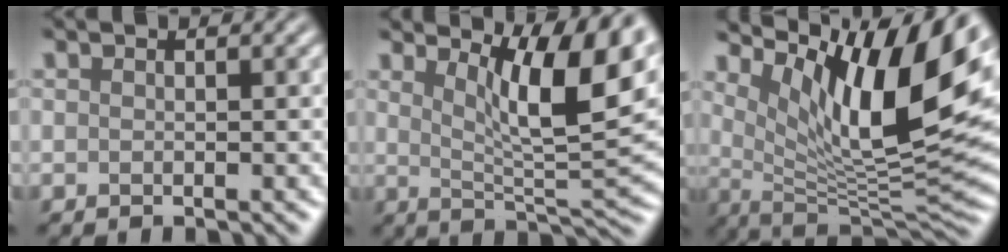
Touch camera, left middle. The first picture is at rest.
{"total": 9.6, "force": [4.4, 2.5, 8.2], "torque": [-0.127, -0.005, 0.079]}
{"total": 12.4, "force": [5.9, 3.4, 10.4], "torque": [-0.170, -0.008, 0.114]}